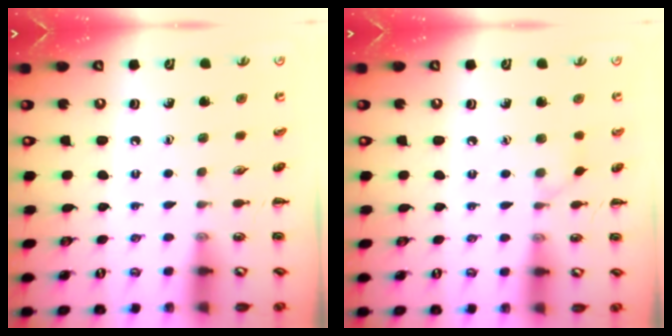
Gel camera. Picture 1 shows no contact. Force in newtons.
{"total": 3.6, "press": 3.3, "slide": 1.5}